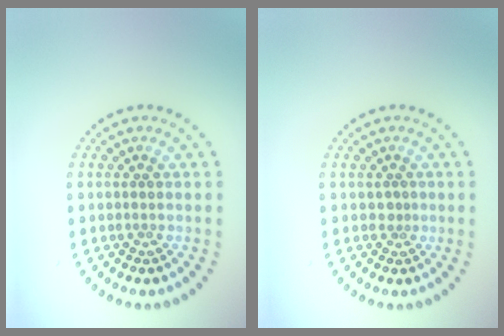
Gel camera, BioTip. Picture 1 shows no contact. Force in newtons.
{"total": 0.9, "press": 0.5, "slide": 0.7}